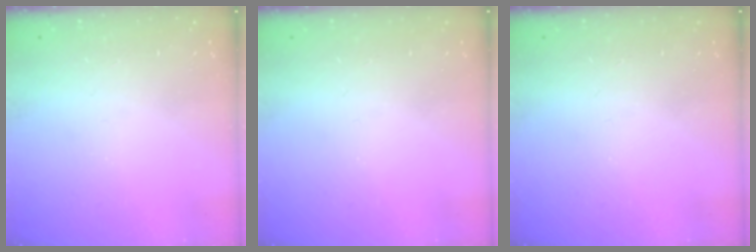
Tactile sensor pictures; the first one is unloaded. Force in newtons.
{"total": 0.0}
{"total": 0.0}